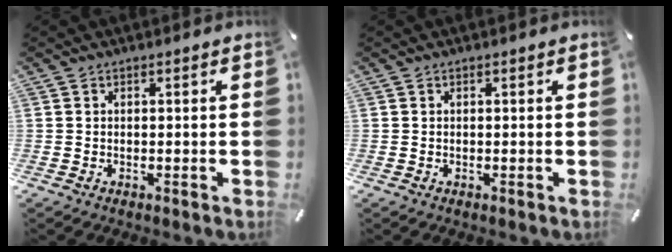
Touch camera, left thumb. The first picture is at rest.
{"total": 0.0}